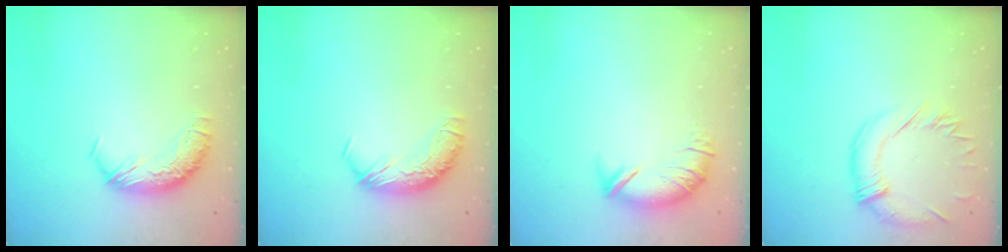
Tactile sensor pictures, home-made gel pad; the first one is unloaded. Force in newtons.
{"total": 0.0}
{"total": 3.8, "press": 3.4, "slide": 1.8}
{"total": 1.1, "press": 0.2, "slide": 1.1}